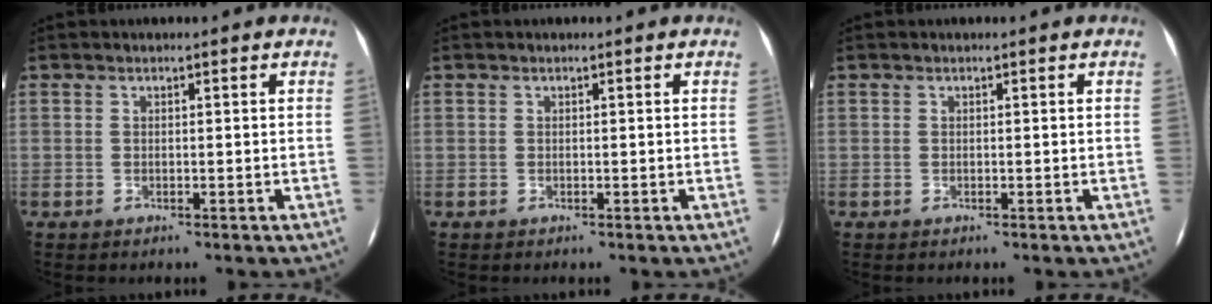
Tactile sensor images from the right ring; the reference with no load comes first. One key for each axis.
{"total": 0.0}
{"total": 0.0}